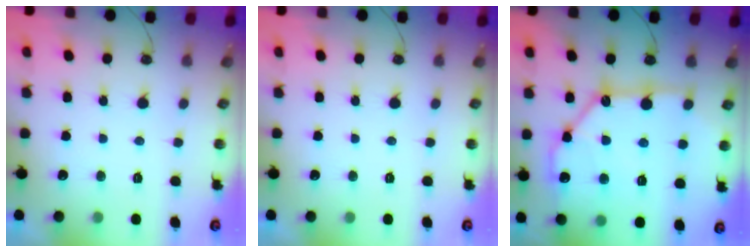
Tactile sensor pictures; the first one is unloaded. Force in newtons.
{"total": 0.0}
{"total": 16.8, "press": 16.6, "slide": 2.1}